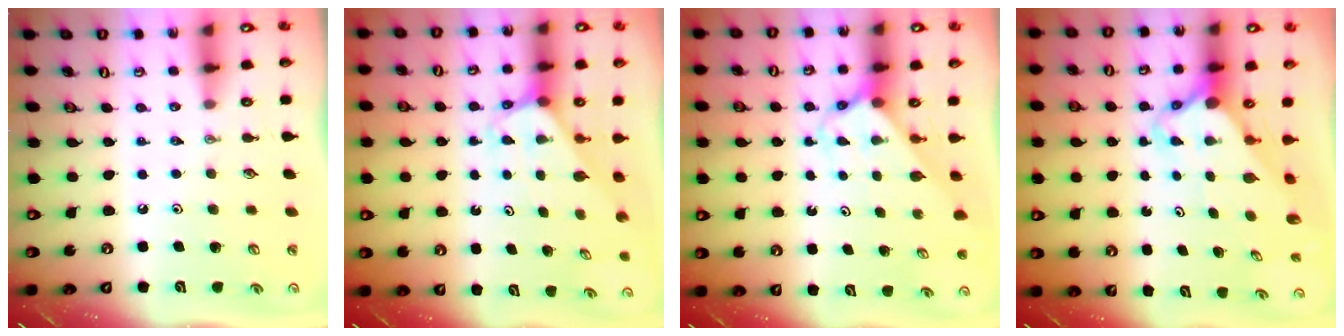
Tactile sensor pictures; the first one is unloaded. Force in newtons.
{"total": 2.4, "press": 2.4, "slide": 0.2}
{"total": 2.6, "press": 2.6, "slide": 0.1}
{"total": 3.8, "press": 3.7, "slide": 0.3}